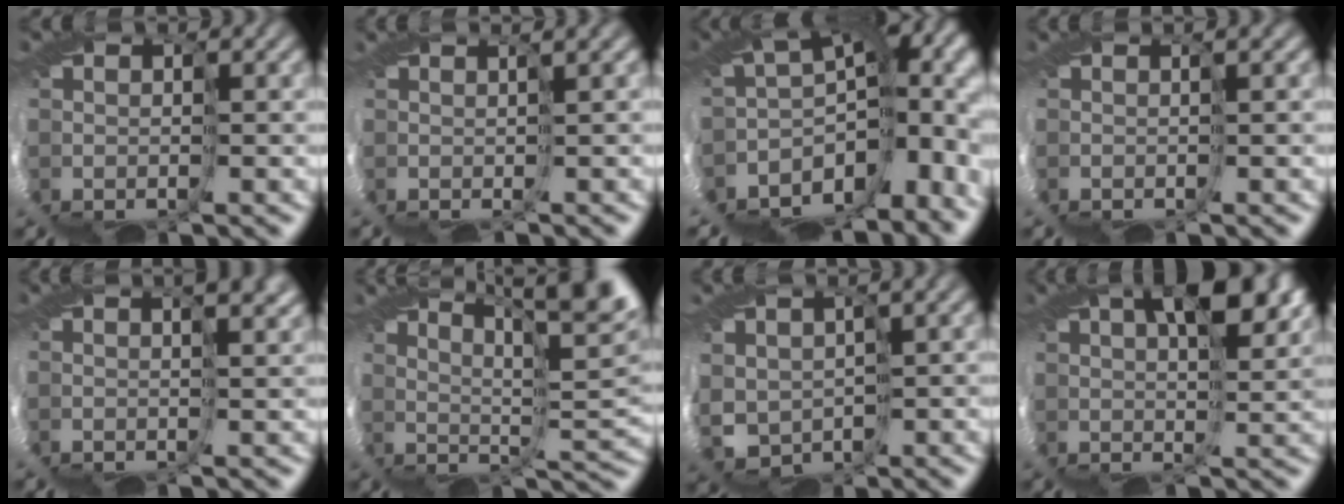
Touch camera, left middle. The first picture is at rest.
{"total": 3.8, "force": [-0.6, -3.1, -2.2], "torque": [0.024, -0.007, 0.006]}
{"total": 6.6, "force": [-4.6, 2.0, 4.3], "torque": [-0.073, 0.003, -0.047]}
{"total": 3.0, "force": [-0.9, -2.1, -1.9], "torque": [0.034, -0.007, -0.002]}
{"total": 2.0, "force": [1.0, -1.7, 0.2], "torque": [-0.009, -0.005, 0.025]}
{"total": 8.6, "force": [7.3, -2.3, 3.8], "torque": [-0.034, 0.033, 0.106]}
{"total": 1.8, "force": [1.3, 1.2, -0.5], "torque": [-0.029, -0.026, 0.019]}
{"total": 6.0, "force": [5.4, -1.8, 2.0], "torque": [-0.039, 0.011, 0.081]}